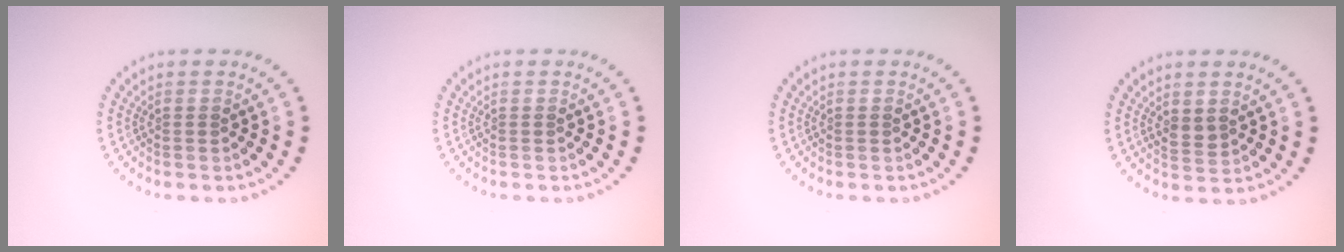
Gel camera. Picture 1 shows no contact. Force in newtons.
{"total": 0.0}
{"total": 0.0}
{"total": 1.4, "press": 1.3, "slide": 0.5}